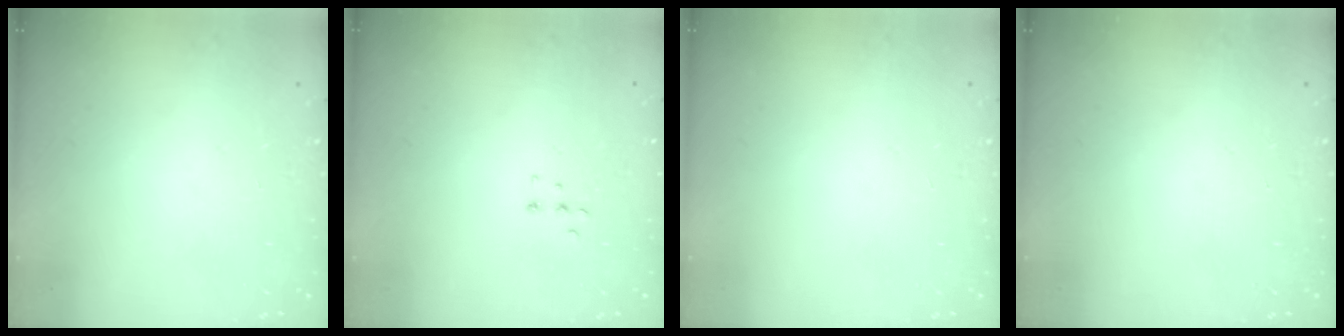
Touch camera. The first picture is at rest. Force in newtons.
{"total": 3.6, "press": 3.5, "slide": 0.9}
{"total": 0.0}
{"total": 0.0}